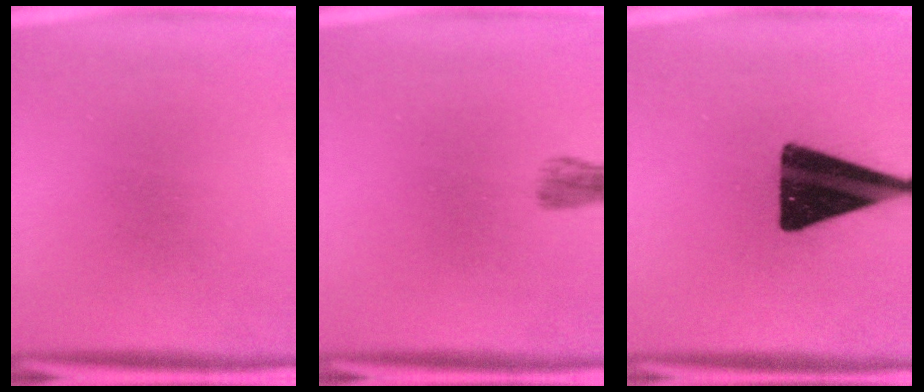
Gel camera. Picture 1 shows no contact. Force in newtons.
{"total": 2.1}
{"total": 19.1}